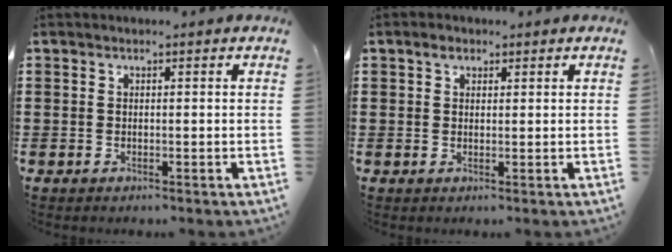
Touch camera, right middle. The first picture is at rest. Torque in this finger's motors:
{"motor_torque": [-0.03, -0.01, 0.04, 0.03]}